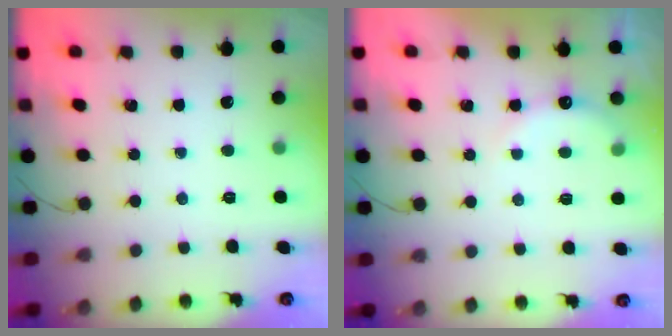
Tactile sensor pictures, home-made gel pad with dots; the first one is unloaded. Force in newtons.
{"total": 6.5, "press": 6.3, "slide": 1.4}